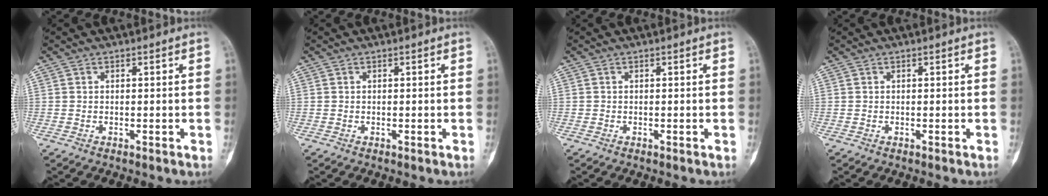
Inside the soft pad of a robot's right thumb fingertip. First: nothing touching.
{"total": 0.0}
{"total": 0.0}
{"total": 0.0}